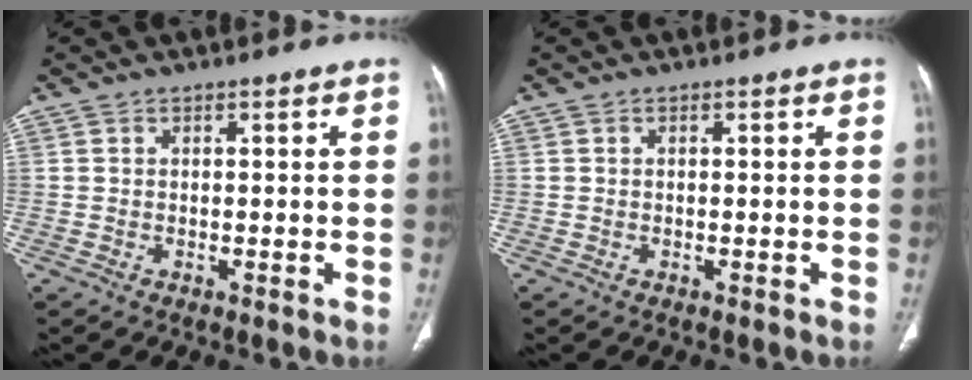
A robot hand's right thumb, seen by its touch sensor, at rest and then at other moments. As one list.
[{"total": 0.0}]